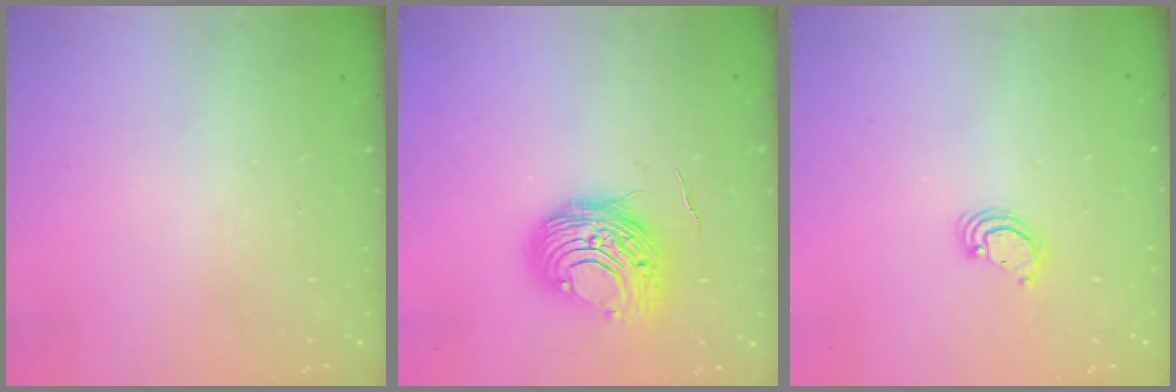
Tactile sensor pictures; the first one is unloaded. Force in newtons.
{"total": 11.3, "press": 11.3, "slide": 0.9}
{"total": 2.5, "press": 2.5, "slide": 0.2}